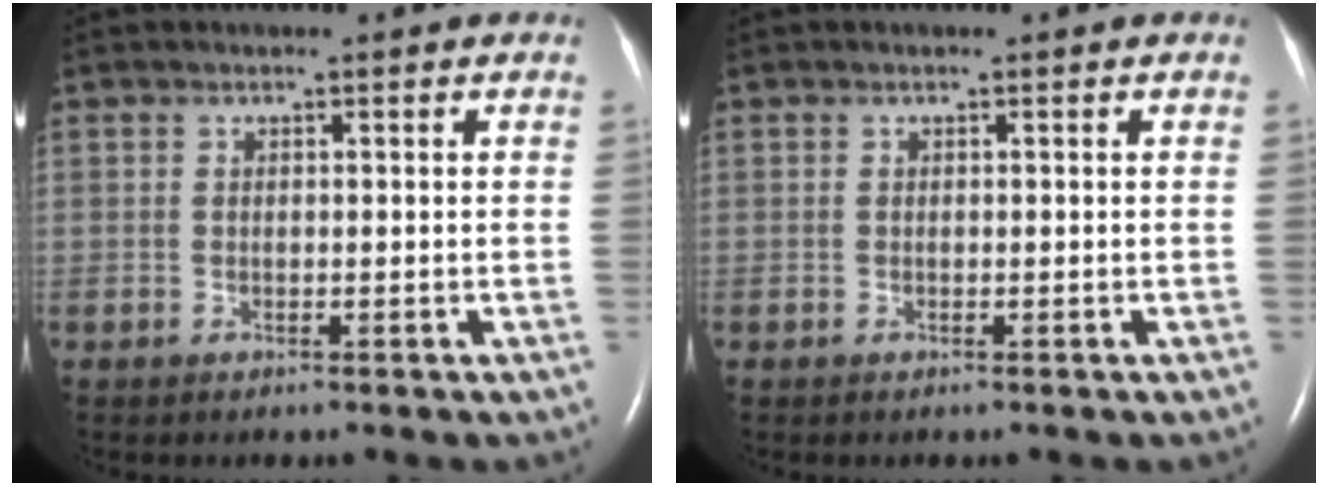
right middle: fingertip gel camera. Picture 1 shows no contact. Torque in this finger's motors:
{"motor_torque": [-0.01, 0.05, 0.00, 0.00]}